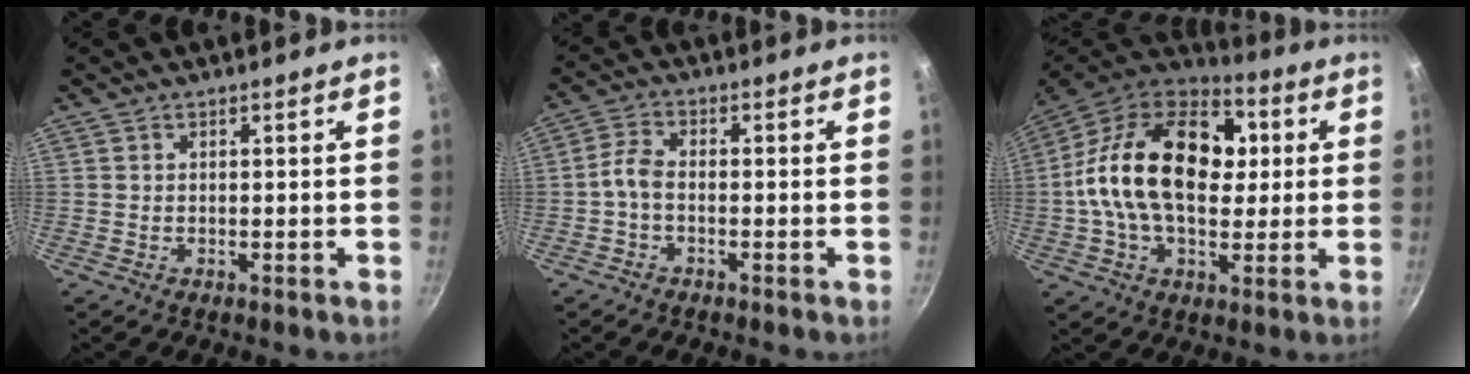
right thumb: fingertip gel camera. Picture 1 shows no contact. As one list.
[{"total": 3.4, "force": [-1.4, 1.6, 2.6], "torque": [-0.066, 0.017, -0.038]}, {"total": 25.1, "force": [2.7, 16.1, 19.0], "torque": [-0.303, 0.028, 0.025]}]